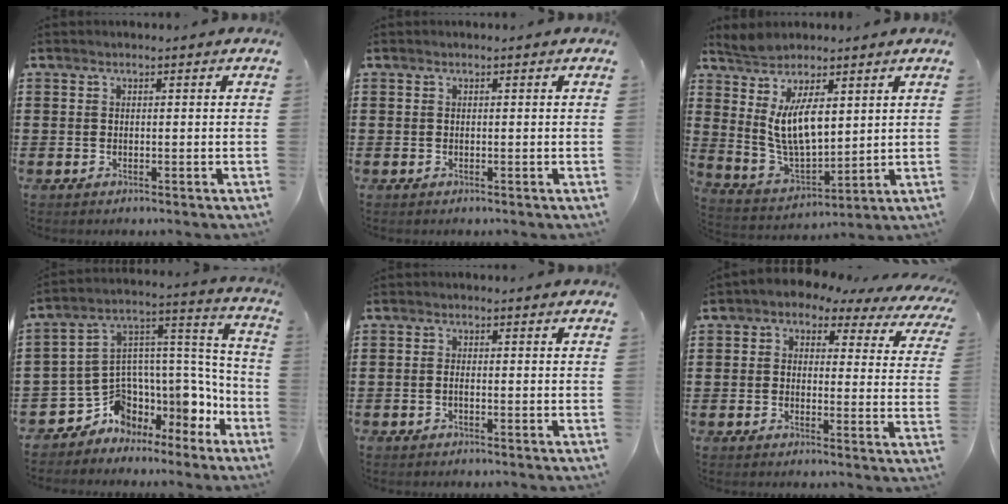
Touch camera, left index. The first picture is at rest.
{"total": 0.0}
{"total": 9.4, "force": [4.0, 4.6, 7.1], "torque": [-0.168, -0.011, 0.073]}
{"total": 7.9, "force": [-5.3, 5.1, 2.9], "torque": [-0.063, -0.018, -0.095]}
{"total": 0.9, "force": [-0.7, 0.2, 0.6], "torque": [-0.013, -0.004, -0.011]}
{"total": 2.2, "force": [1.3, 1.5, 0.9], "torque": [-0.030, -0.014, 0.015]}